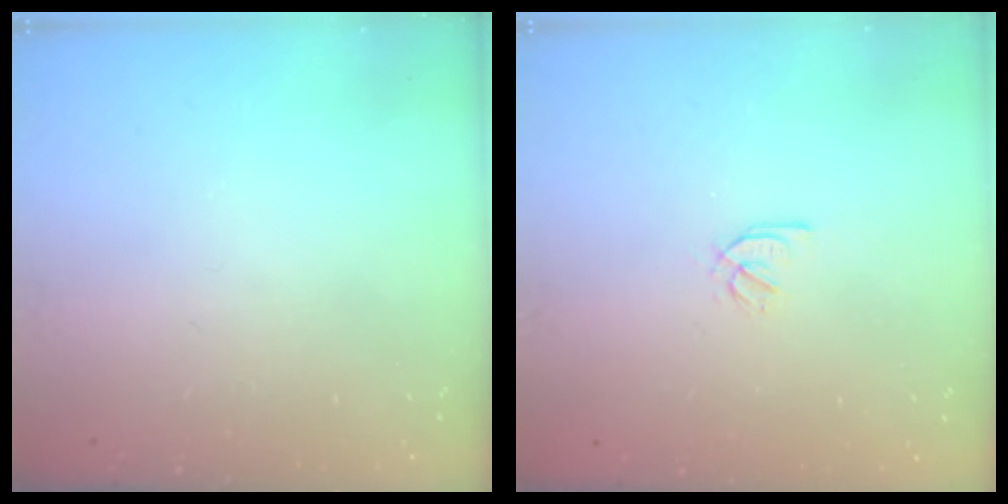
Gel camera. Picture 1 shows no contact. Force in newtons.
{"total": 2.1, "press": 2.0, "slide": 0.7}